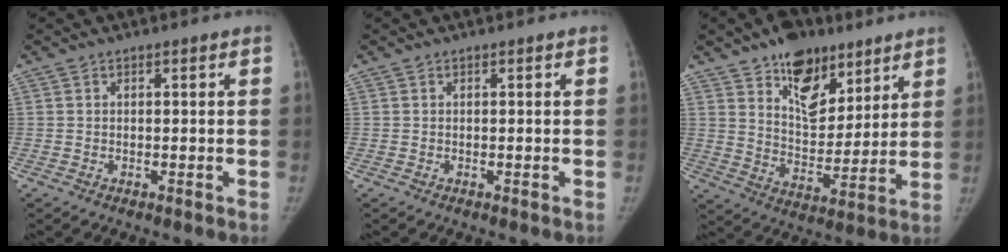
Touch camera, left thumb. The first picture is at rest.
{"total": 0.0}
{"total": 15.4, "force": [9.9, 8.7, 8.1], "torque": [-0.079, -0.061, 0.164]}